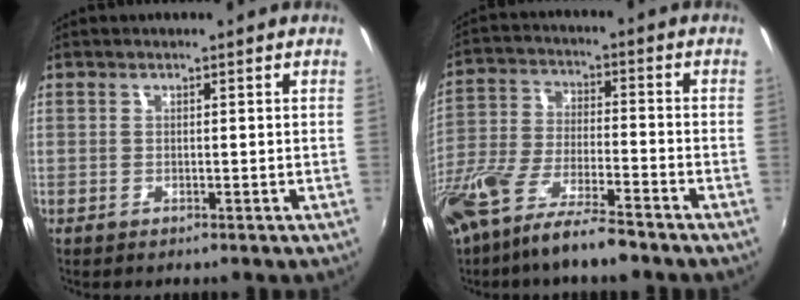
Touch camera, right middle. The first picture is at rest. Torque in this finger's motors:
{"motor_torque": [1.12, -1.02, 0.32, 0.21]}